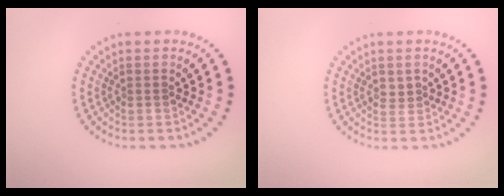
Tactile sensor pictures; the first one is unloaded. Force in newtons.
{"total": 1.0, "press": 0.9, "slide": 0.5}